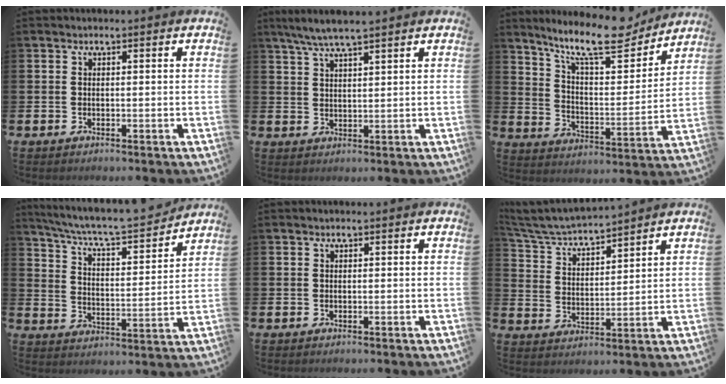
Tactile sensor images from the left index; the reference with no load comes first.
{"total": 5.3, "force": [4.6, 0.3, 2.6], "torque": [-0.068, -0.006, 0.084]}
{"total": 13.1, "force": [10.9, 3.2, 6.5], "torque": [-0.134, -0.061, 0.187]}
{"total": 7.4, "force": [6.9, 0.9, 2.7], "torque": [-0.086, -0.052, 0.116]}
{"total": 0.0}
{"total": 5.1, "force": [4.9, 0.6, 1.2], "torque": [-0.051, -0.038, 0.083]}